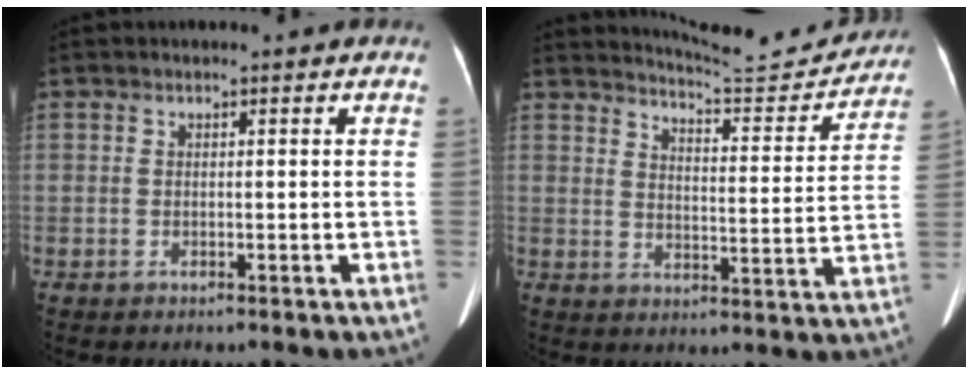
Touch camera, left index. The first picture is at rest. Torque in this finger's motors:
{"motor_torque": [0.39, -0.87, -0.03, -0.03]}